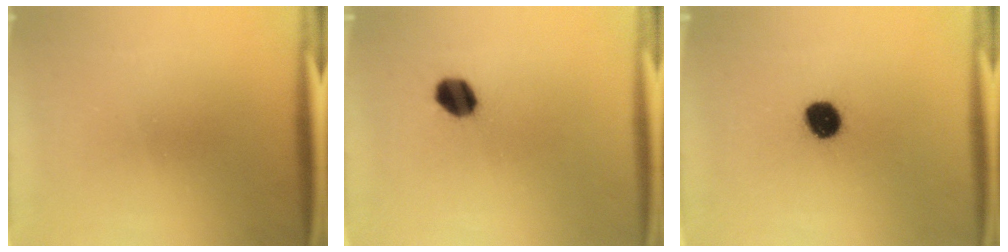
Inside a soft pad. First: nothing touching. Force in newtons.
{"total": 6.1}
{"total": 7.6}